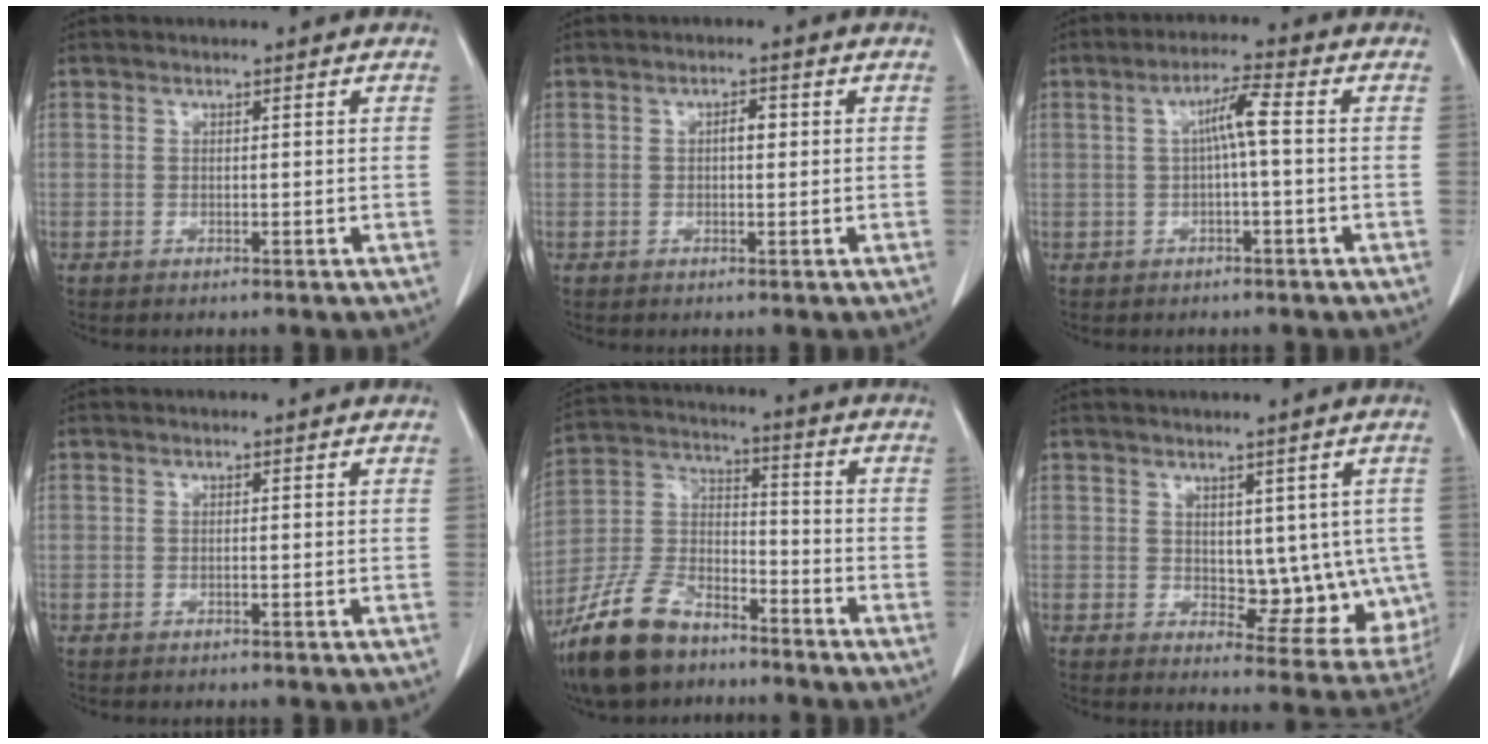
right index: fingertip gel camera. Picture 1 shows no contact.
{"total": 1.7, "force": [0.2, 0.7, 1.6], "torque": [-0.026, 0.004, 0.002]}
{"total": 4.3, "force": [0.3, 0.2, 4.3], "torque": [-0.077, 0.014, 0.006]}
{"total": 0.0}
{"total": 14.0, "force": [-10.5, 5.9, 7.1], "torque": [-0.159, 0.003, -0.202]}
{"total": 9.5, "force": [0.6, 5.4, 7.7], "torque": [-0.073, 0.000, 0.023]}